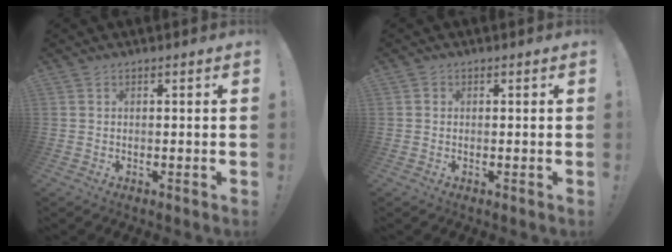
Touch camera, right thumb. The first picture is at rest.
{"total": 0.7, "force": [0.0, 0.7, 0.2], "torque": [0.004, -0.001, -0.002]}